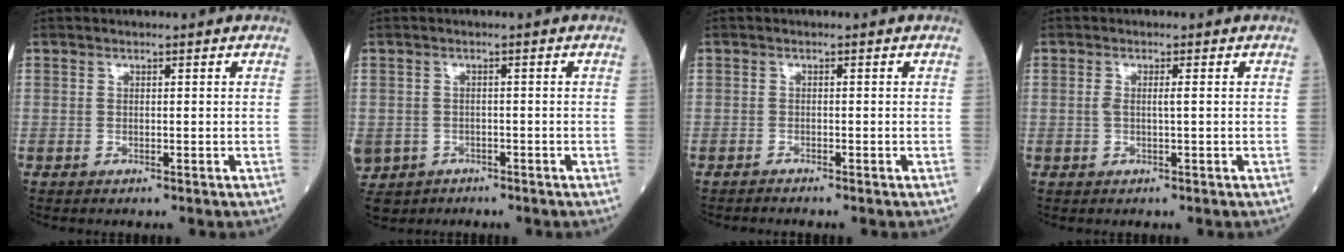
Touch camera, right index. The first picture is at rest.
{"total": 9.5, "force": [-4.8, 7.9, 2.4], "torque": [-0.086, -0.006, -0.069]}
{"total": 0.8, "force": [-0.7, -0.2, -0.1], "torque": [-0.002, -0.001, -0.015]}
{"total": 1.7, "force": [0.1, 0.2, 1.7], "torque": [-0.037, 0.002, 0.001]}